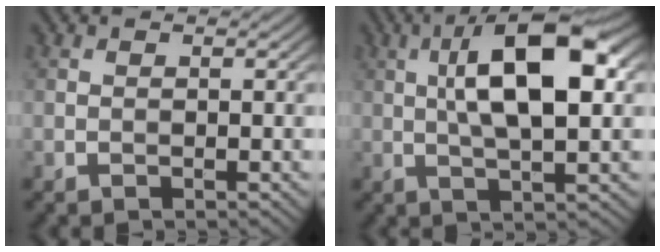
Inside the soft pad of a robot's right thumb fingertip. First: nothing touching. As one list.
[{"total": 11.6, "force": [2.2, 4.0, 10.7], "torque": [-0.183, 0.015, 0.033]}]